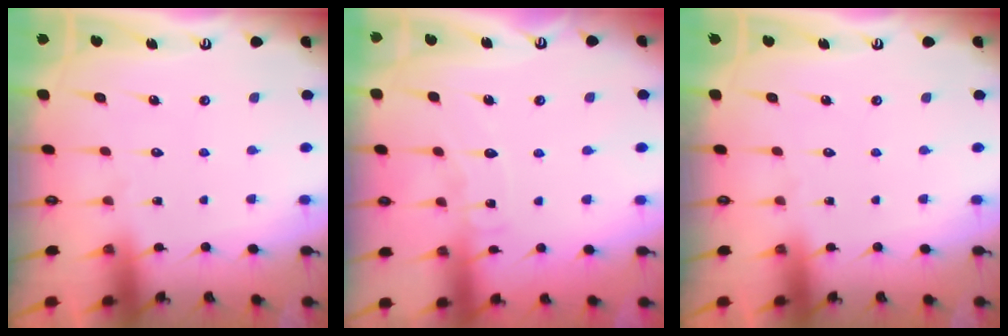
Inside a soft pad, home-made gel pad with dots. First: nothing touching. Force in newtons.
{"total": 6.0, "press": 6.0, "slide": 0.6}
{"total": 0.0}